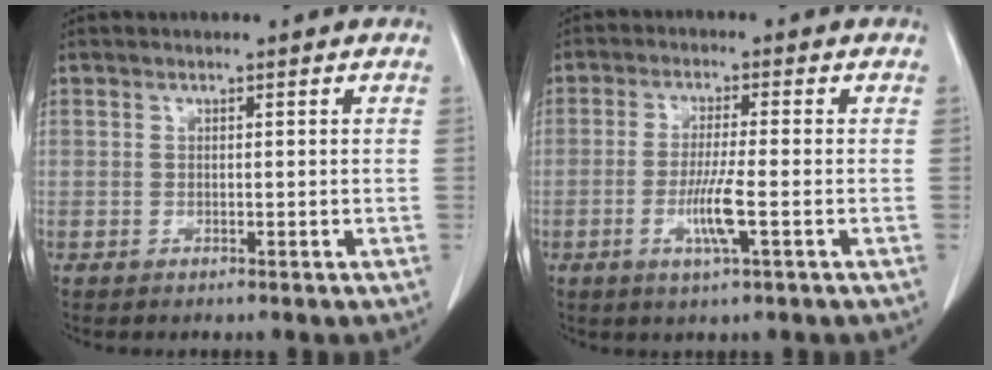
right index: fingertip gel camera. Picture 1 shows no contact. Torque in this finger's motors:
{"motor_torque": [0.95, -0.37, 0.45, 0.06]}